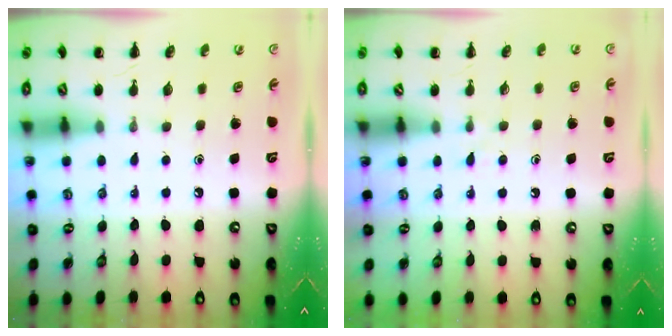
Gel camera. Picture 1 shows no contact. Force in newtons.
{"total": 2.4, "press": 2.3, "slide": 1.0}